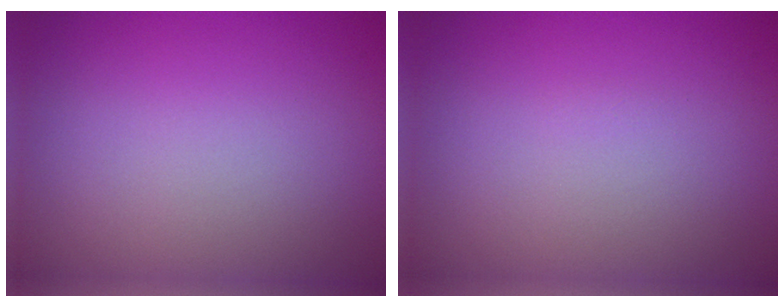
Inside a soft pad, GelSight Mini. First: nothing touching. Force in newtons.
{"total": 0.0}